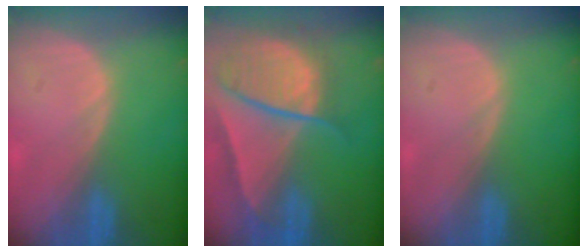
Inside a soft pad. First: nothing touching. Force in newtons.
{"total": 10.1, "press": 8.4, "slide": 5.5}
{"total": 0.0}